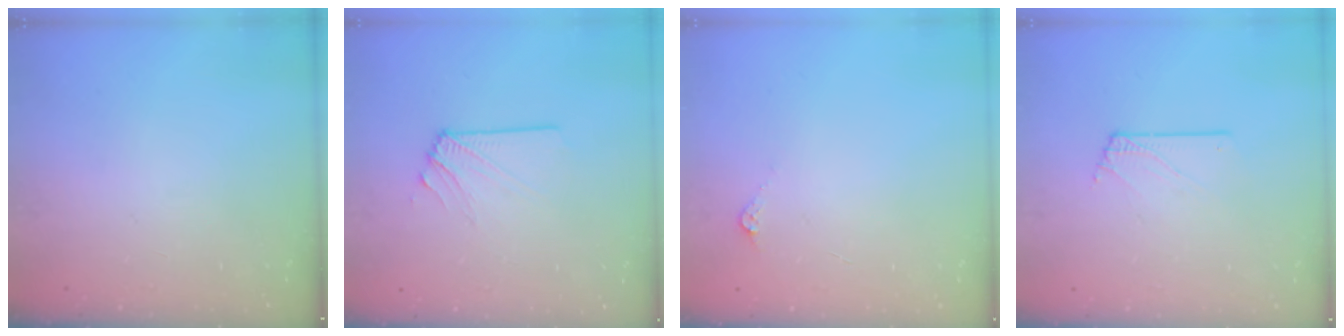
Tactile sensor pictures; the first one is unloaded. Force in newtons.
{"total": 2.9, "press": 2.8, "slide": 0.5}
{"total": 4.8, "press": 4.8, "slide": 0.6}
{"total": 1.6, "press": 1.6, "slide": 0.2}